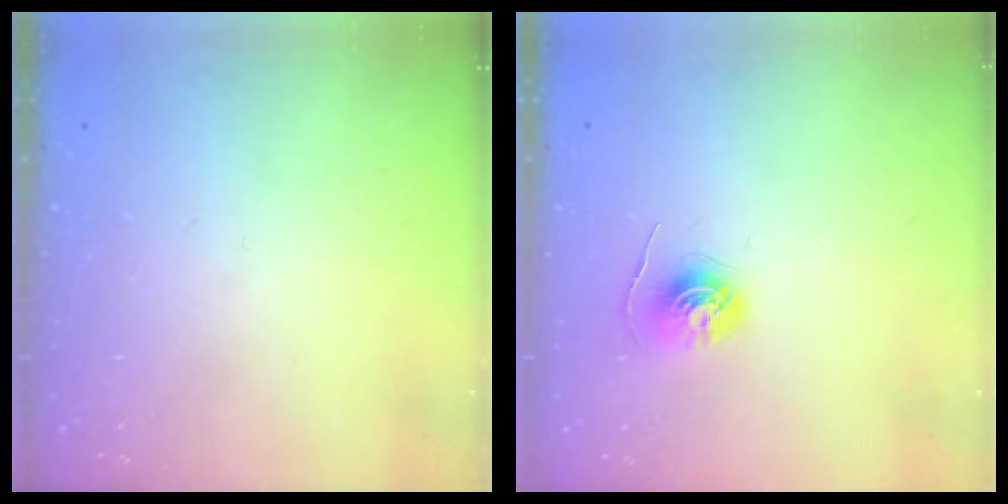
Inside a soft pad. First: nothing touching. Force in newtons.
{"total": 5.7, "press": 5.7, "slide": 0.5}